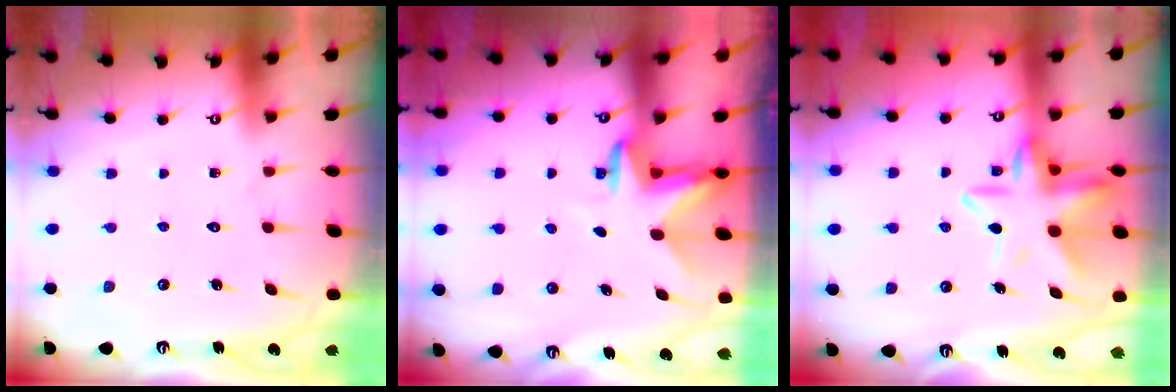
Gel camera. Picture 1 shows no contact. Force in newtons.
{"total": 3.3, "press": 3.2, "slide": 0.7}
{"total": 13.2, "press": 13.1, "slide": 1.3}